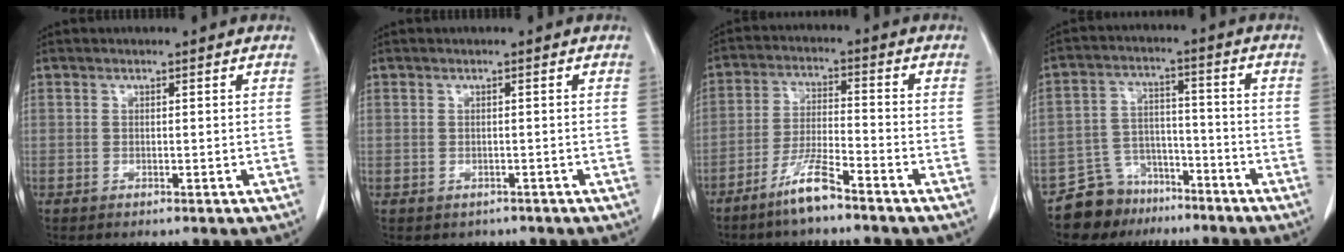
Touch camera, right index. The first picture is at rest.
{"total": 1.4, "force": [-0.8, 1.1, 0.1], "torque": [-0.006, 0.001, -0.008]}
{"total": 6.9, "force": [-5.2, 0.3, 4.6], "torque": [-0.095, -0.013, -0.104]}
{"total": 7.9, "force": [-6.2, 4.9, 0.3], "torque": [-0.008, 0.027, -0.108]}